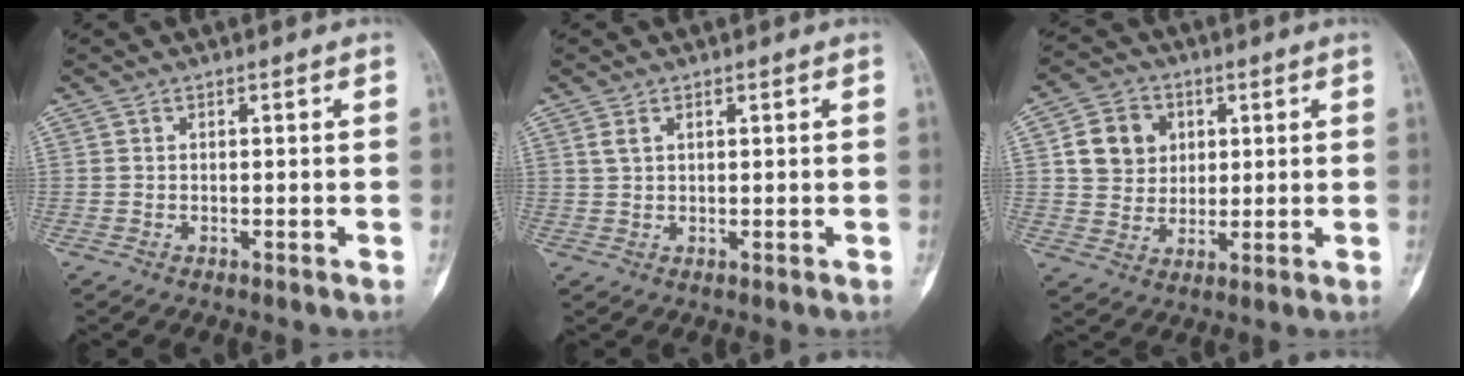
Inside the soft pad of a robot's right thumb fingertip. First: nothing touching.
{"total": 1.8, "force": [0.9, 0.9, 1.2], "torque": [-0.025, 0.005, 0.023]}
{"total": 9.4, "force": [2.4, 8.0, 4.2], "torque": [-0.041, -0.005, 0.043]}